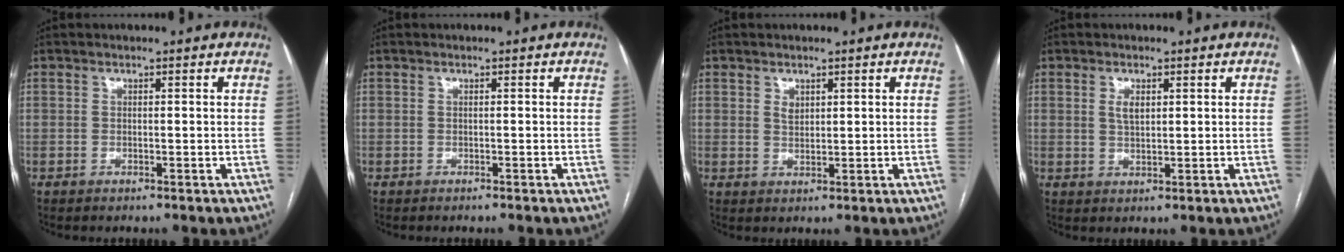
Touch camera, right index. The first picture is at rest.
{"total": 0.0}
{"total": 1.7, "force": [0.9, 1.1, 1.0], "torque": [-0.019, -0.002, 0.021]}
{"total": 2.4, "force": [0.9, 1.1, 2.0], "torque": [-0.041, 0.000, 0.019]}